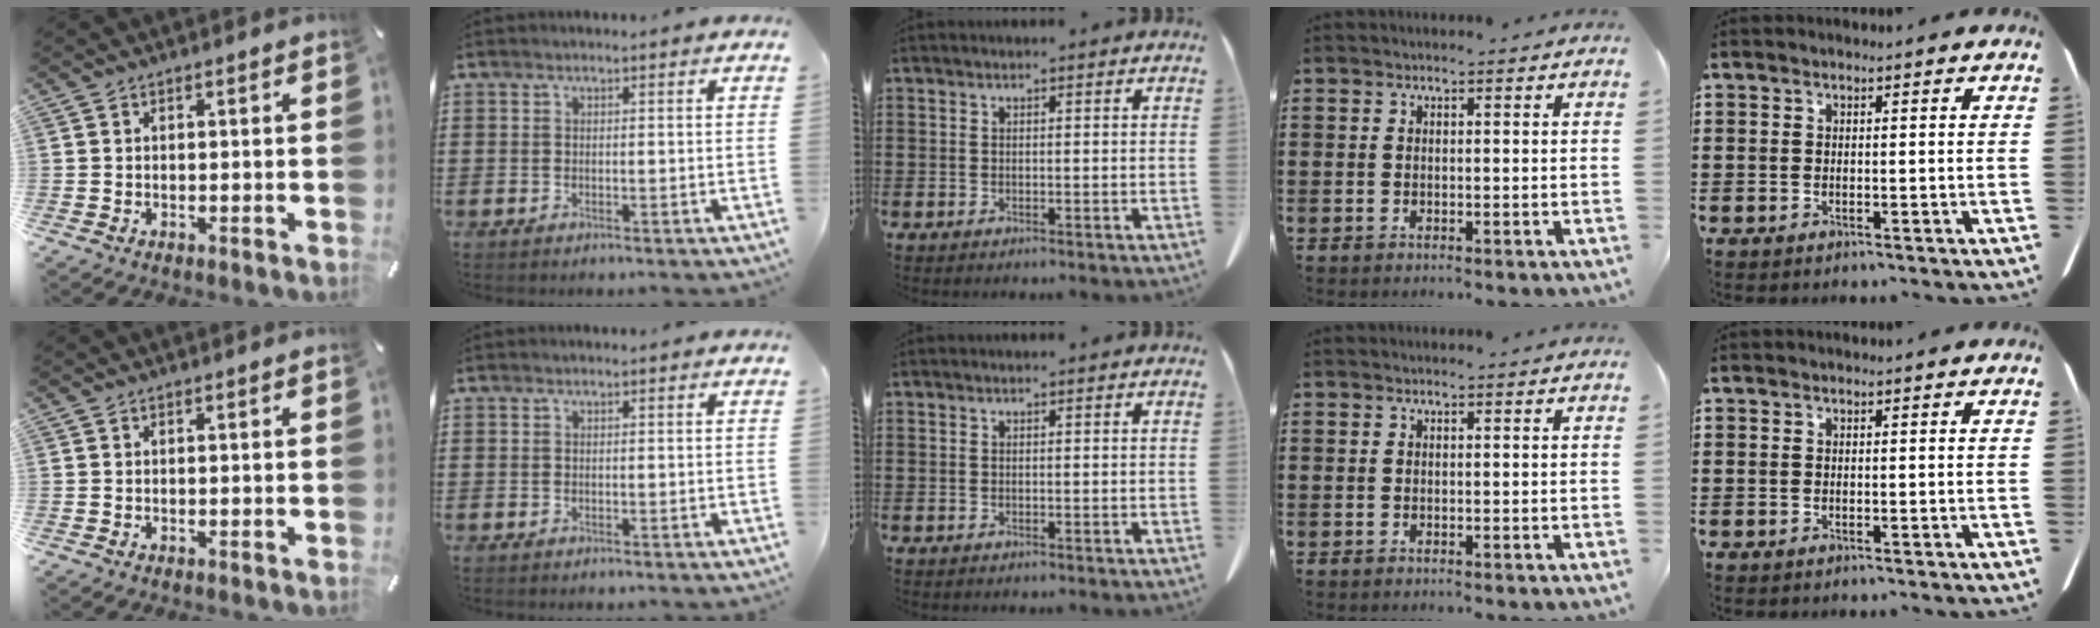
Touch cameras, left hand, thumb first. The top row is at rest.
{}